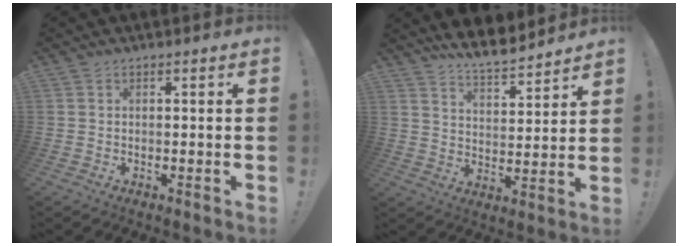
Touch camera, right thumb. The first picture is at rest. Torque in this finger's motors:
{"motor_torque": [-0.21, 0.20, 0.41, 0.41, 0.02]}